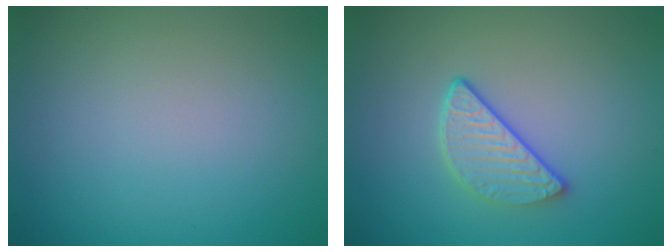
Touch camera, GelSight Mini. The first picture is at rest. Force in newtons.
{"total": 3.2, "press": 2.6, "slide": 2.0}